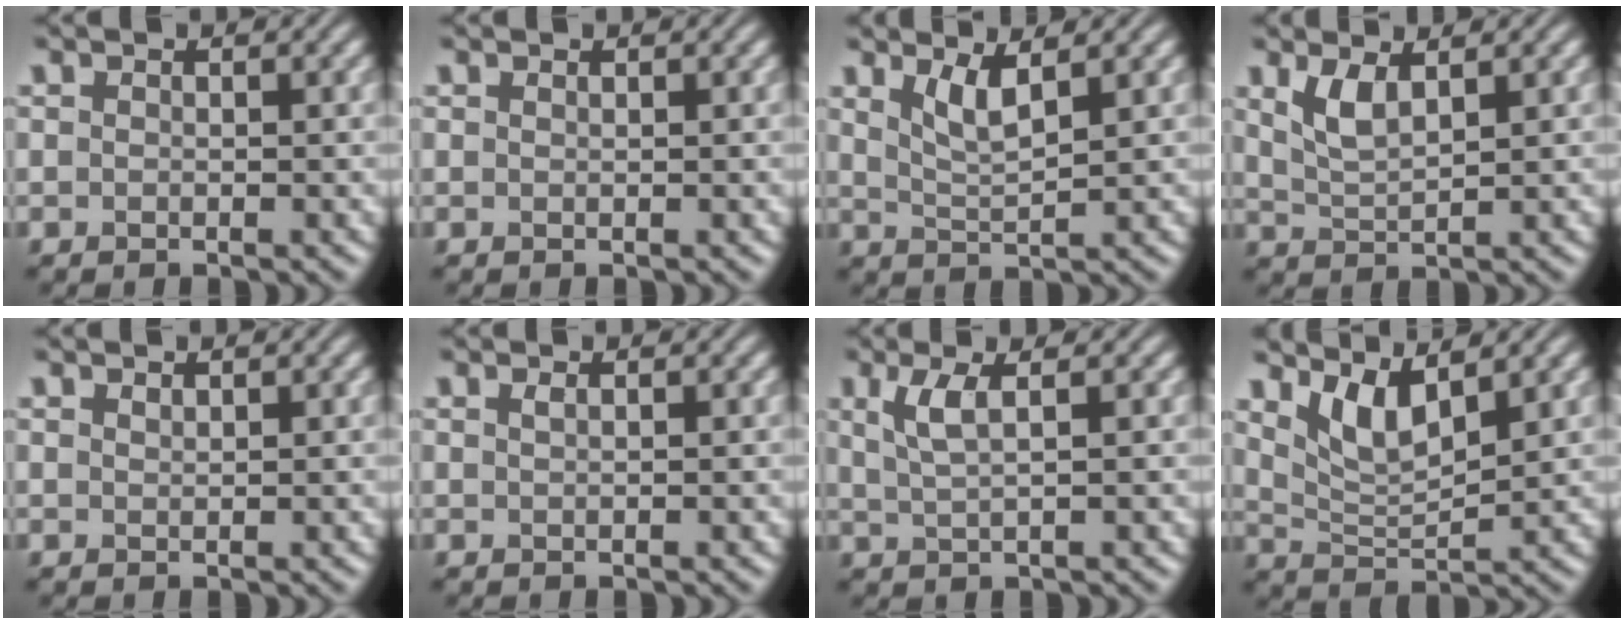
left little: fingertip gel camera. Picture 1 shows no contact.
{"total": 0.0}
{"total": 2.7, "force": [1.7, 0.6, 2.1], "torque": [-0.042, -0.007, 0.036]}
{"total": 2.6, "force": [1.5, 0.9, 2.0], "torque": [-0.047, -0.007, 0.033]}
{"total": 0.6, "force": [0.5, 0.1, 0.2], "torque": [-0.003, -0.002, 0.013]}
{"total": 0.6, "force": [0.3, 0.2, 0.5], "torque": [-0.007, 0.003, 0.006]}
{"total": 2.7, "force": [1.0, 0.7, 2.4], "torque": [-0.047, 0.000, 0.021]}
{"total": 4.2, "force": [2.7, 1.3, 2.9], "torque": [-0.066, -0.009, 0.055]}